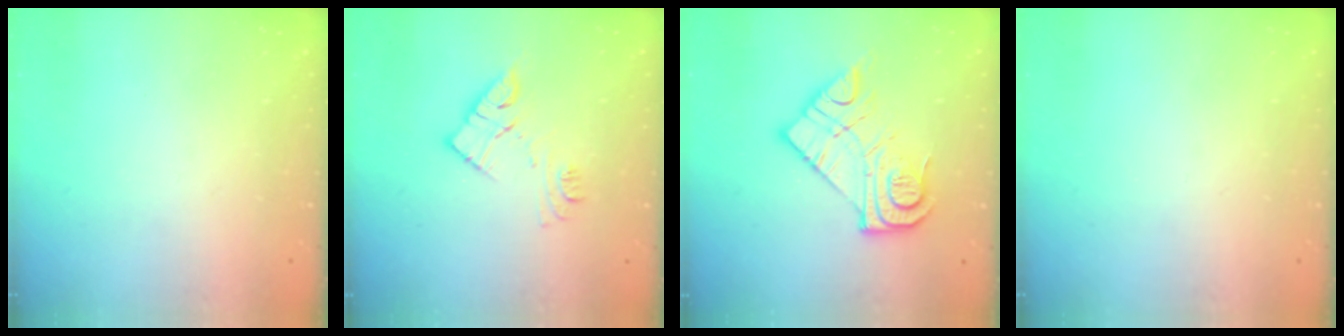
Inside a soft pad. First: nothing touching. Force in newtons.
{"total": 11.6, "press": 11.6, "slide": 0.7}
{"total": 14.2, "press": 14.2, "slide": 0.8}
{"total": 0.0}